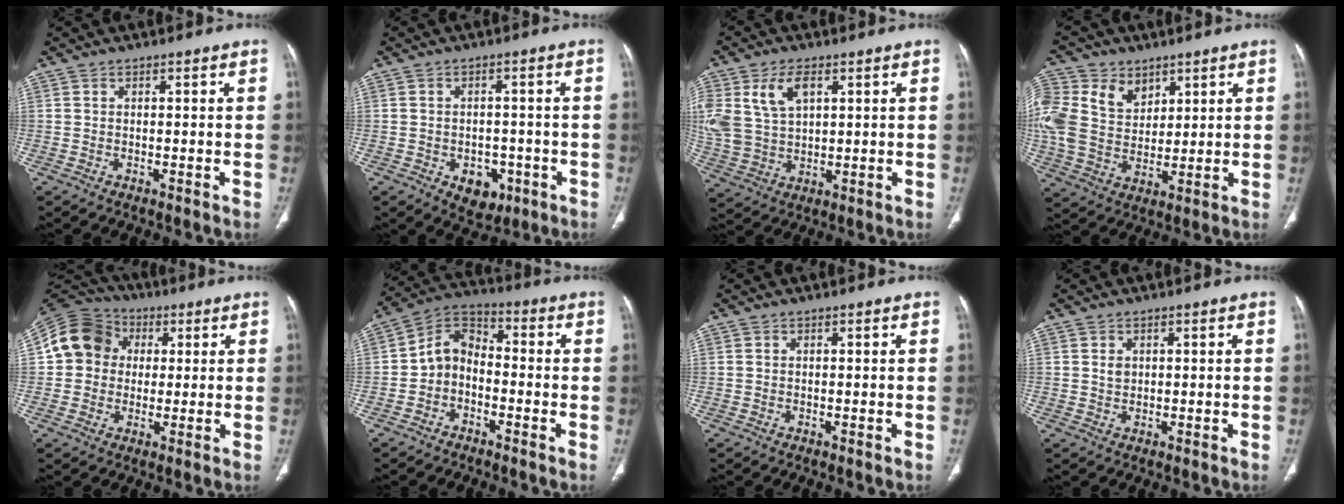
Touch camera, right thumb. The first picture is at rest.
{"total": 6.2, "force": [-2.6, 4.5, 3.5], "torque": [-0.021, 0.012, -0.025]}
{"total": 11.8, "force": [4.4, 7.3, 8.1], "torque": [-0.173, -0.006, 0.098]}
{"total": 16.5, "force": [6.3, 12.2, 9.2], "torque": [-0.208, 0.001, 0.125]}
{"total": 11.9, "force": [1.8, 10.4, 5.4], "torque": [-0.091, 0.022, 0.021]}
{"total": 7.9, "force": [-2.2, 6.1, 4.6], "torque": [-0.063, 0.039, -0.057]}
{"total": 0.0}
{"total": 1.4, "force": [0.4, 1.1, 0.8], "torque": [-0.010, -0.003, 0.012]}